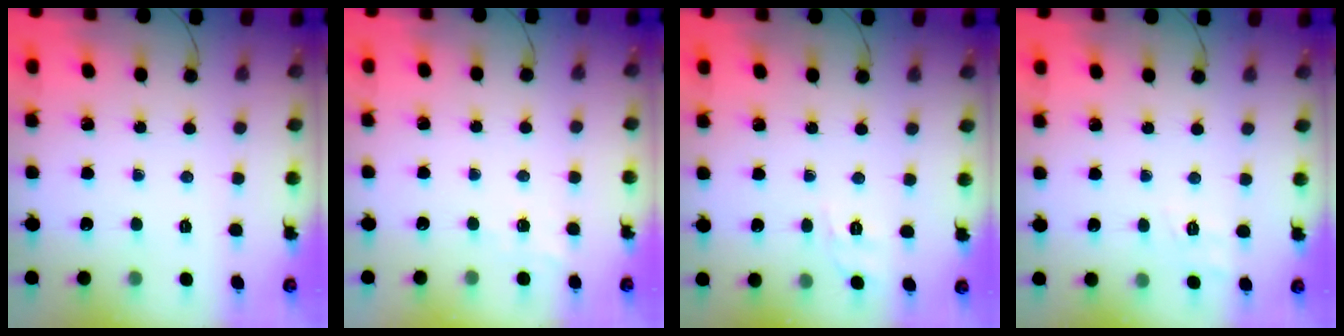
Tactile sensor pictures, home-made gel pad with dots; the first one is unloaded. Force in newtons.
{"total": 4.3, "press": 4.2, "slide": 0.9}
{"total": 1.7, "press": 0.2, "slide": 1.7}
{"total": 6.2, "press": 5.9, "slide": 2.1}